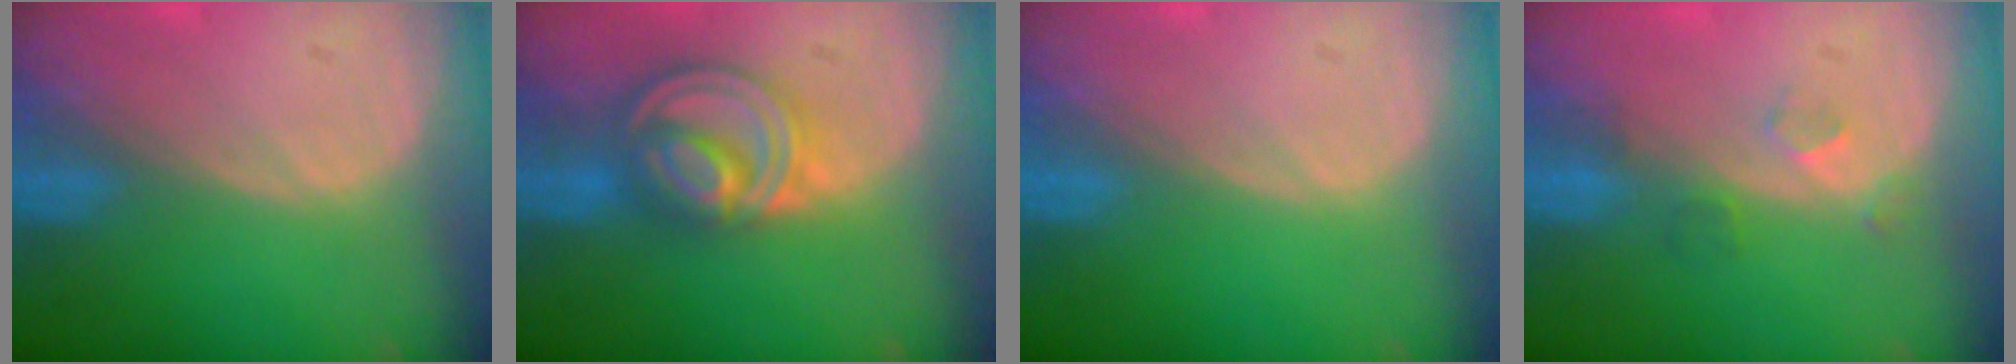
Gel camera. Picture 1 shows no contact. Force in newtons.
{"total": 8.6, "press": 7.2, "slide": 4.7}
{"total": 0.0}
{"total": 3.2, "press": 2.6, "slide": 1.8}